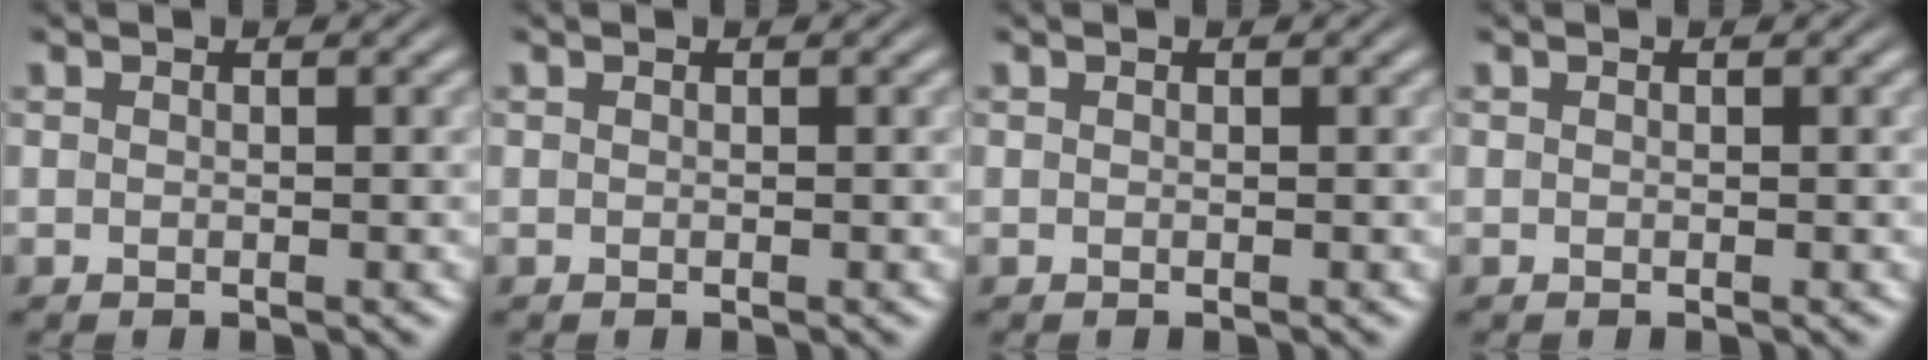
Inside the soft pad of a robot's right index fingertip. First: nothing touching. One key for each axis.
{"total": 0.0}
{"total": 0.0}
{"total": 0.0}